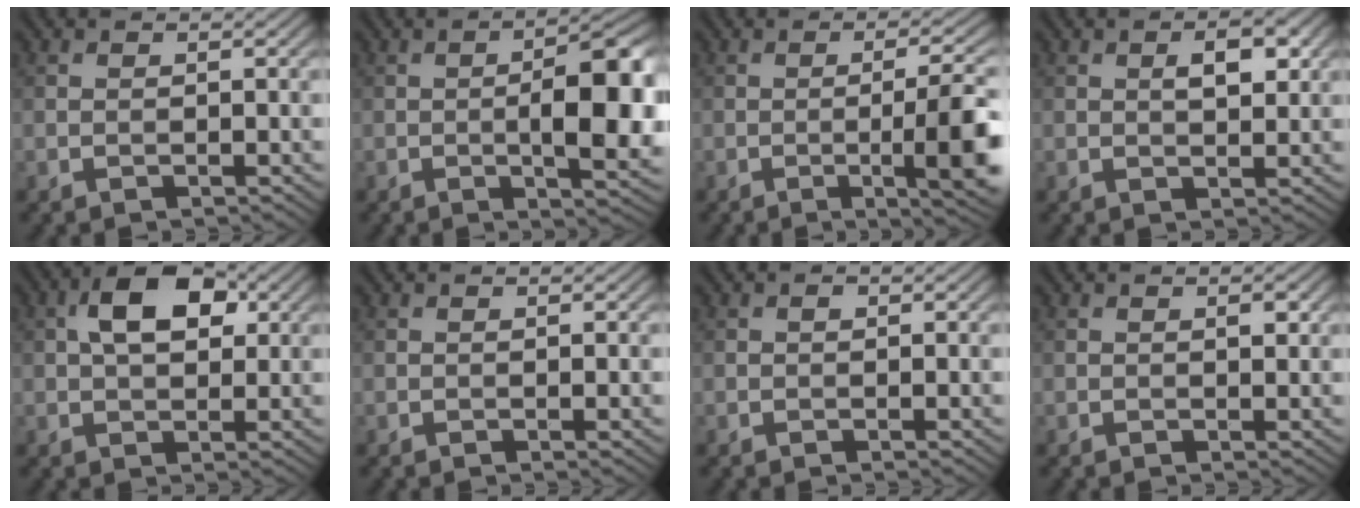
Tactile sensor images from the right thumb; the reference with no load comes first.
{"total": 9.7, "force": [-1.2, 3.3, 9.1], "torque": [-0.133, 0.003, -0.021]}
{"total": 8.6, "force": [-1.7, 1.6, 8.3], "torque": [-0.126, -0.001, -0.024]}
{"total": 3.4, "force": [1.0, 1.6, 2.9], "torque": [-0.045, 0.002, 0.016]}
{"total": 7.4, "force": [2.0, 4.2, 5.8], "torque": [-0.101, 0.013, 0.025]}
{"total": 0.6, "force": [0.0, 0.1, 0.6], "torque": [-0.009, -0.002, 0.000]}
{"total": 0.6, "force": [0.1, 0.4, 0.4], "torque": [-0.003, -0.002, 0.000]}
{"total": 1.1, "force": [0.4, 0.5, 0.9], "torque": [-0.011, -0.004, 0.006]}